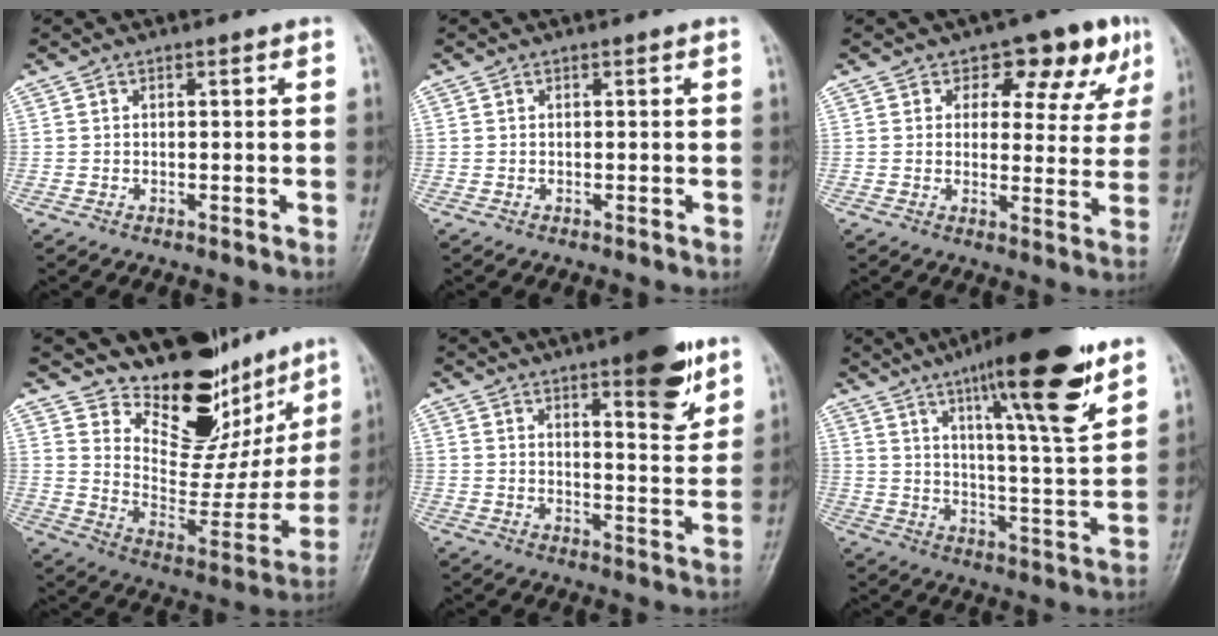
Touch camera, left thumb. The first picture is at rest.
{"total": 0.0}
{"total": 10.4, "force": [5.9, 6.4, 5.8], "torque": [-0.019, -0.022, 0.068]}
{"total": 19.7, "force": [15.3, 9.4, 8.0], "torque": [-0.053, -0.108, 0.228]}
{"total": 12.2, "force": [7.3, 3.4, 9.1], "torque": [-0.100, -0.040, 0.098]}
{"total": 19.7, "force": [11.9, 2.9, 15.4], "torque": [-0.214, -0.057, 0.184]}